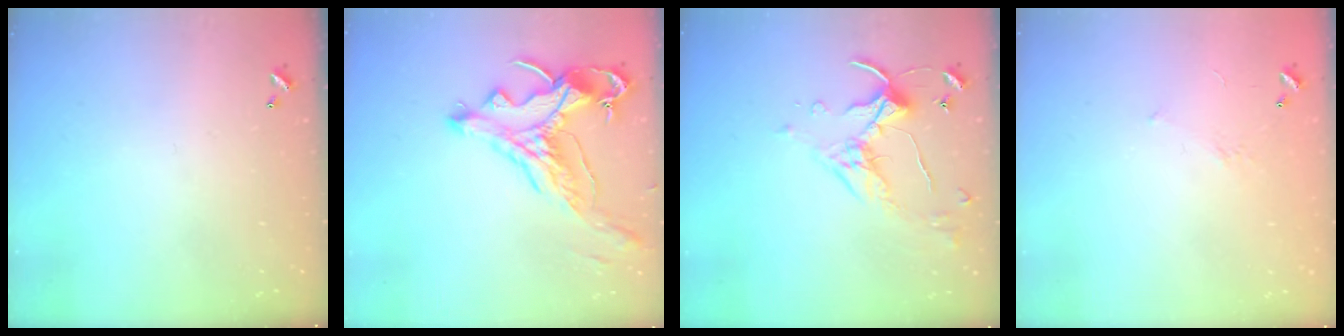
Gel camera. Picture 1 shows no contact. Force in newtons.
{"total": 3.2, "press": 2.8, "slide": 1.6}
{"total": 4.3, "press": 4.2, "slide": 0.8}
{"total": 4.5, "press": 4.3, "slide": 1.0}